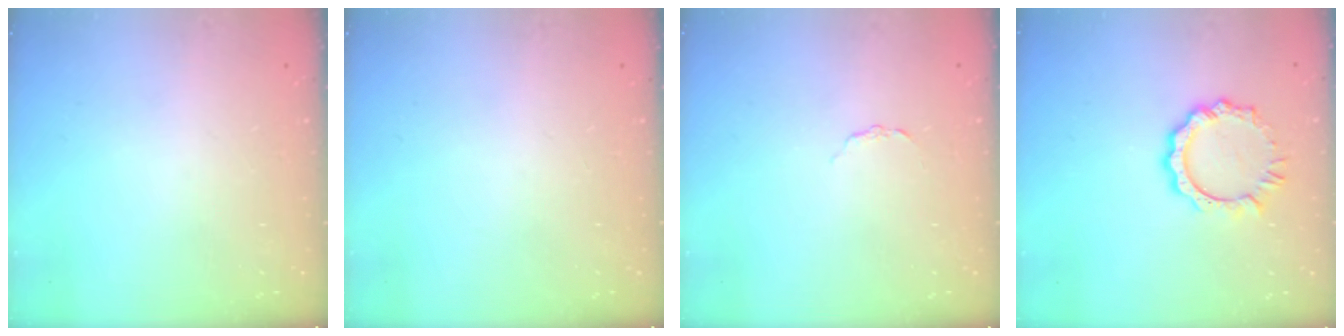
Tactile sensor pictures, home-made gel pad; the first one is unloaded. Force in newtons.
{"total": 0.0}
{"total": 2.0, "press": 2.0, "slide": 0.3}
{"total": 7.7, "press": 7.7, "slide": 0.7}